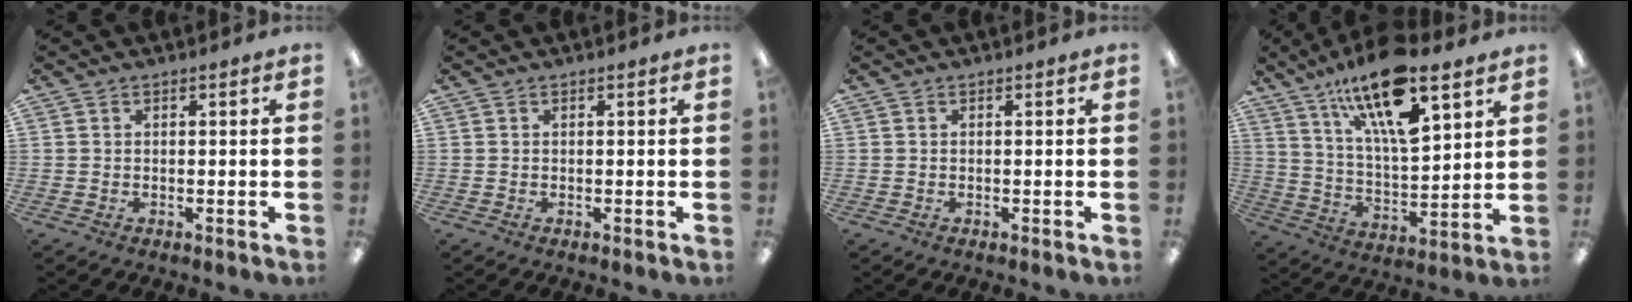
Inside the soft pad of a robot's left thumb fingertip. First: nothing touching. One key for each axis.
{"total": 0.0}
{"total": 0.0}
{"total": 19.7, "fx": 12.6, "fy": 6.1, "fz": 13.8, "tx": -0.236, "ty": -0.062, "tz": 0.211}